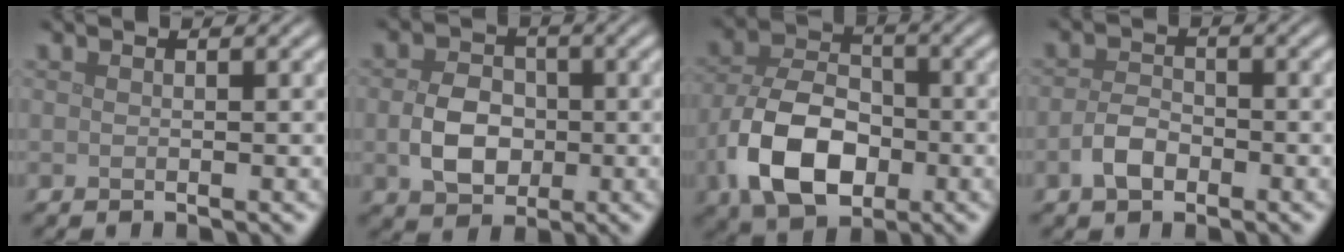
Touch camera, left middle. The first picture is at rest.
{"total": 4.2, "force": [-0.6, 3.2, 2.7], "torque": [-0.051, -0.001, -0.012]}
{"total": 8.6, "force": [-2.9, 5.5, 5.9], "torque": [-0.125, -0.005, -0.060]}
{"total": 2.6, "force": [-1.2, 1.6, 1.6], "torque": [-0.032, 0.004, -0.028]}